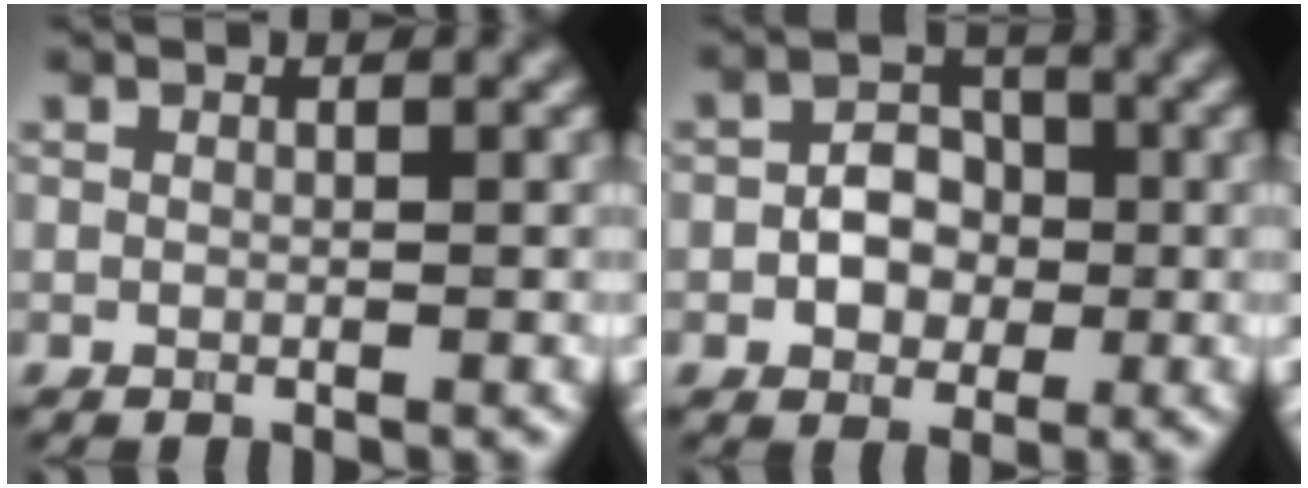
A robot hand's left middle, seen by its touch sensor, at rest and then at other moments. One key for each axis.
{"total": 3.5, "fx": -0.7, "fy": 2.8, "fz": 2.1, "tx": -0.027, "ty": 0.004, "tz": -0.016}